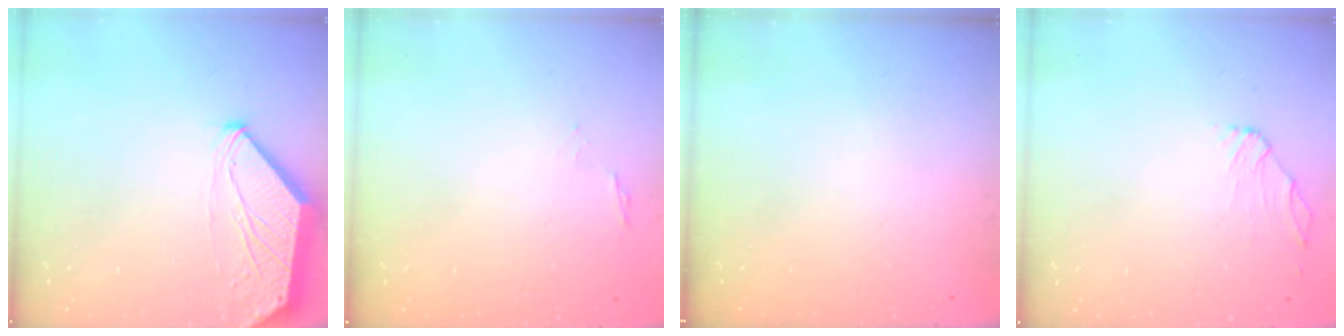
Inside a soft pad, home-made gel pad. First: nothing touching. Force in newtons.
{"total": 0.8, "press": 0.6, "slide": 0.4}
{"total": 0.0}
{"total": 0.6, "press": 0.5, "slide": 0.3}